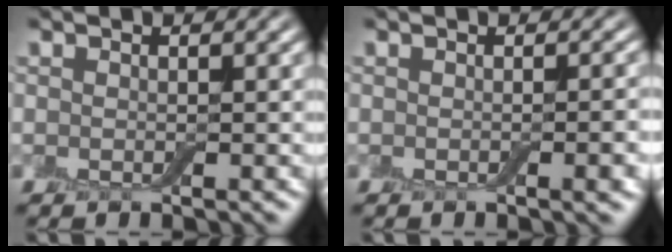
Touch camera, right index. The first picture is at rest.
{"total": 2.5, "force": [-0.5, 0.6, 2.4], "torque": [-0.023, 0.001, -0.006]}